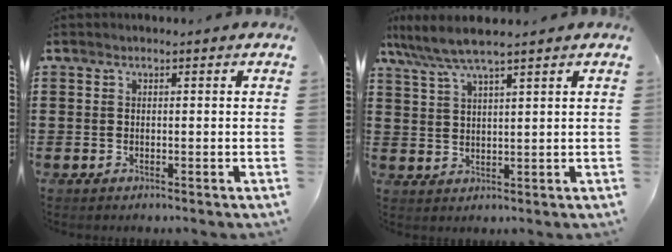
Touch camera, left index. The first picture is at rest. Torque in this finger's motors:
{"motor_torque": [0.24, -0.20, 0.55, 0.16]}